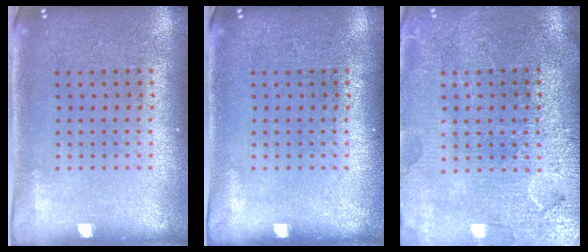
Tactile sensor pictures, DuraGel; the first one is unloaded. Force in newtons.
{"total": 0.0}
{"total": 3.7, "press": 3.4, "slide": 1.5}